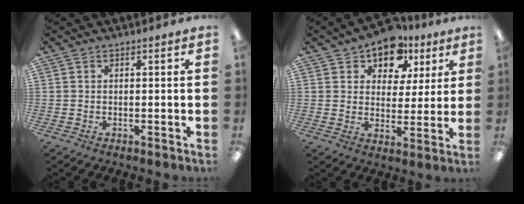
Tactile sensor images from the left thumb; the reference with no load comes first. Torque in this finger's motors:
{"motor_torque": [0.02, 0.17, -0.22, 0.14, 0.03]}